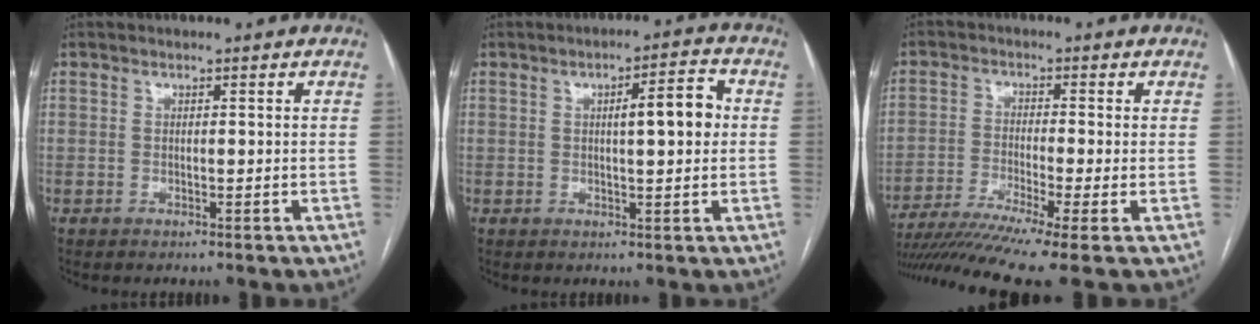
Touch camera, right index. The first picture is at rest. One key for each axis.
{"total": 6.2, "fx": 0.9, "fy": 1.2, "fz": 6.0, "tx": -0.089, "ty": 0.015, "tz": 0.012}
{"total": 12.0, "fx": -9.0, "fy": -1.5, "fz": 7.8, "tx": -0.131, "ty": -0.025, "tz": -0.145}